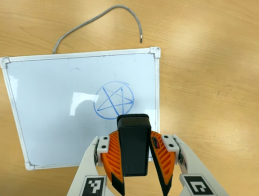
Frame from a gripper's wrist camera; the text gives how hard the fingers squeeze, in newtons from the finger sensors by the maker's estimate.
{"total": 7.9, "left": 7.0, "right": 8.8}